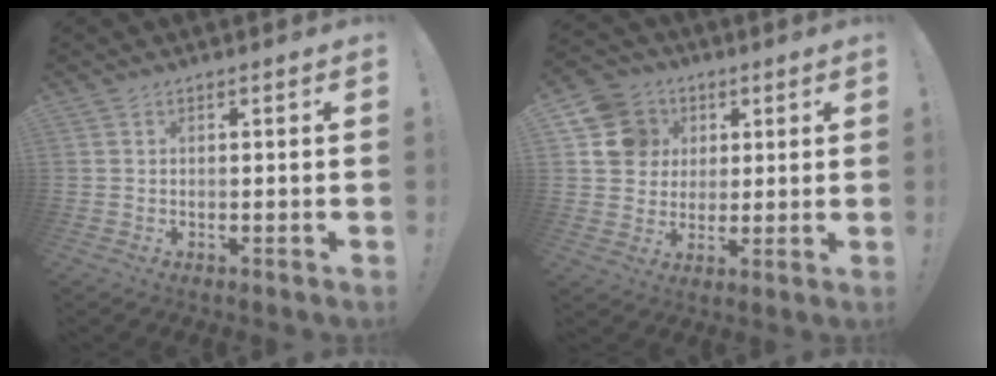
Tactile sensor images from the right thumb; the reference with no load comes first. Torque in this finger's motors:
{"motor_torque": [0.78, 0.93, 0.60, 0.32, 0.00]}